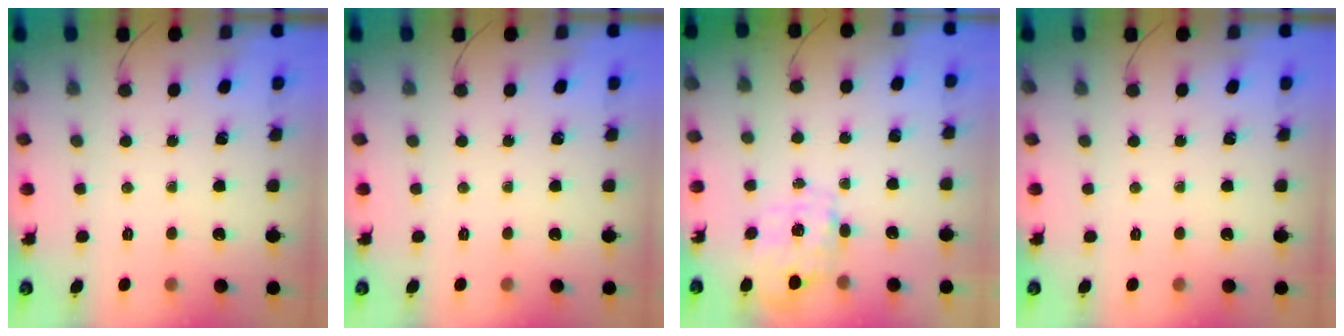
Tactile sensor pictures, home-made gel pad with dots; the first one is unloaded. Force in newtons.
{"total": 0.0}
{"total": 3.9, "press": 3.8, "slide": 0.9}
{"total": 0.0}